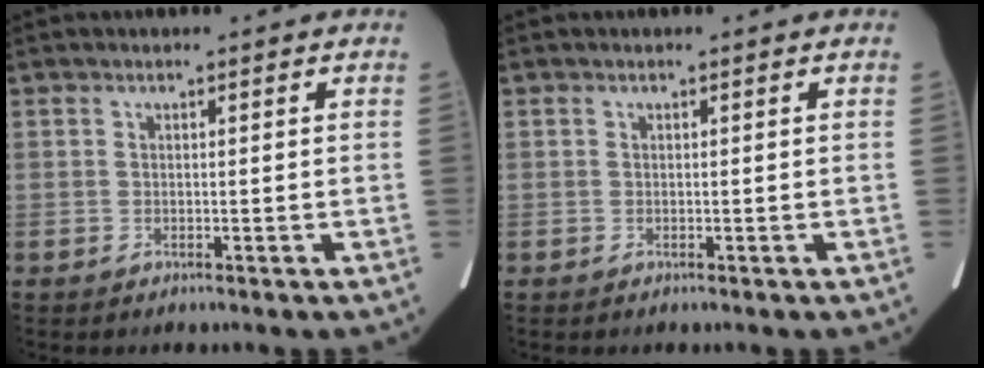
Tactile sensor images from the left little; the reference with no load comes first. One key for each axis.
{"total": 0.0}